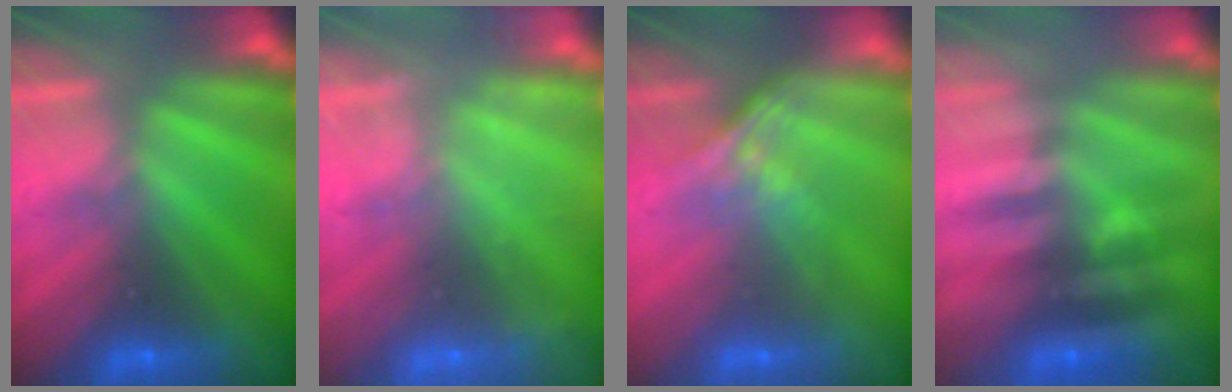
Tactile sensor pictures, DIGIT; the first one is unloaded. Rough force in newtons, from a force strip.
{"total": 2.4}
{"total": 1.6}
{"total": 2.5}